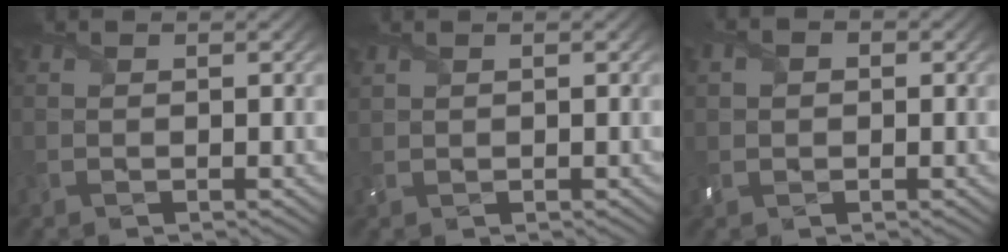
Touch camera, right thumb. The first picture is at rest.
{"total": 0.9, "force": [0.7, 0.3, 0.5], "torque": [-0.016, 0.004, 0.020]}
{"total": 2.1, "force": [0.0, 1.7, 1.2], "torque": [-0.029, 0.000, -0.001]}